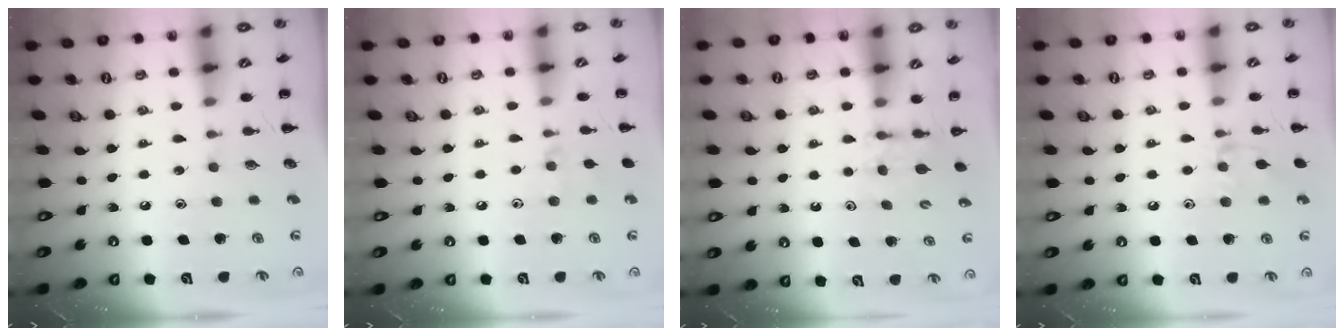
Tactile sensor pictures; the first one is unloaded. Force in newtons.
{"total": 5.3, "press": 5.0, "slide": 1.7}
{"total": 3.3, "press": 3.1, "slide": 1.3}
{"total": 7.6, "press": 7.5, "slide": 1.0}